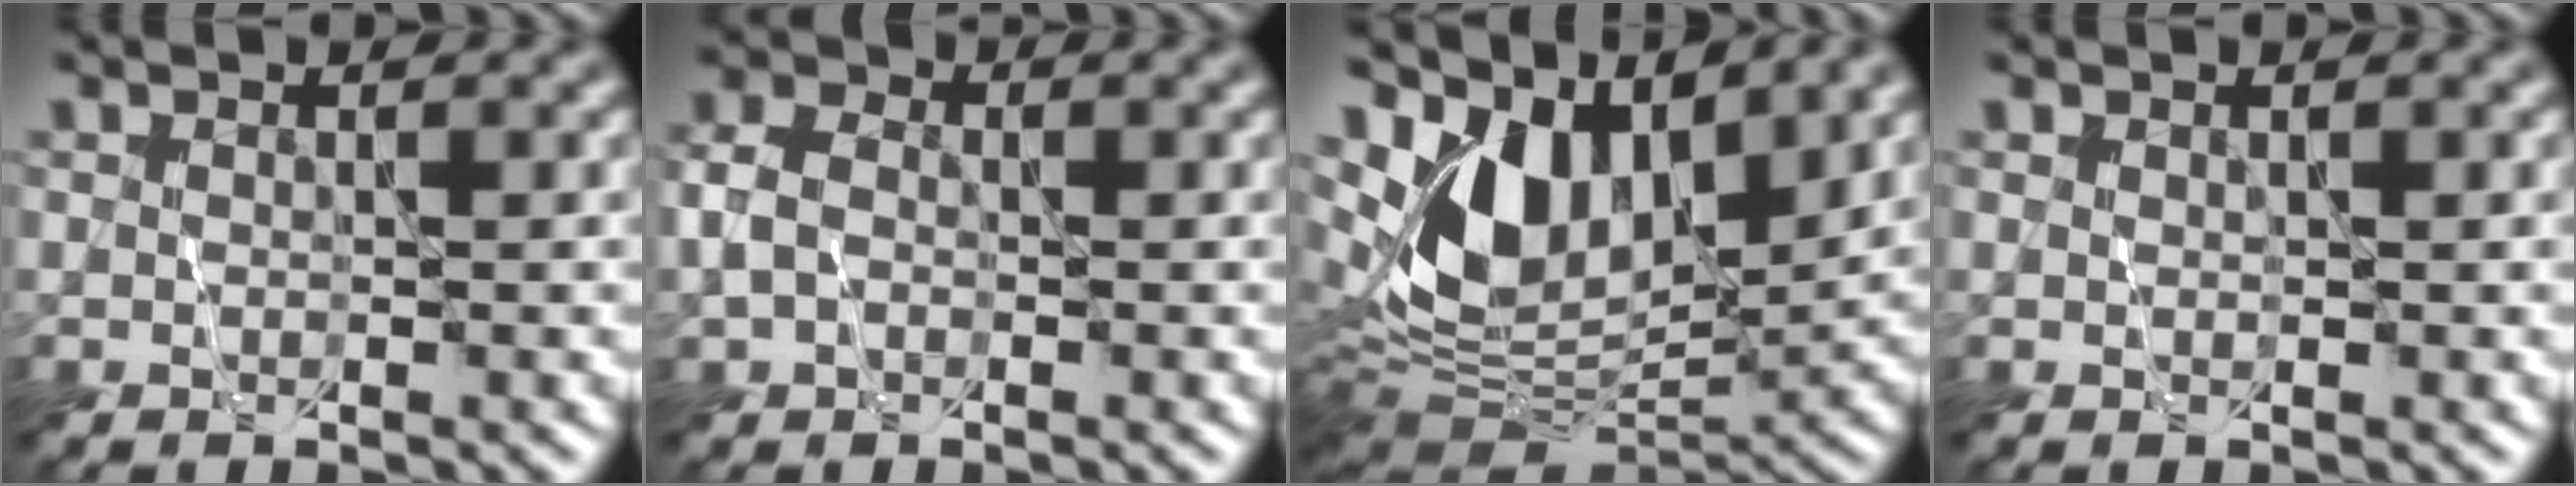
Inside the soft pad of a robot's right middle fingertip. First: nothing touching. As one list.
[{"total": 3.1, "force": [-0.3, 2.4, 1.9], "torque": [-0.045, 0.005, -0.014]}, {"total": 8.5, "force": [3.9, 5.2, 5.5], "torque": [-0.103, -0.014, 0.077]}, {"total": 0.0}]